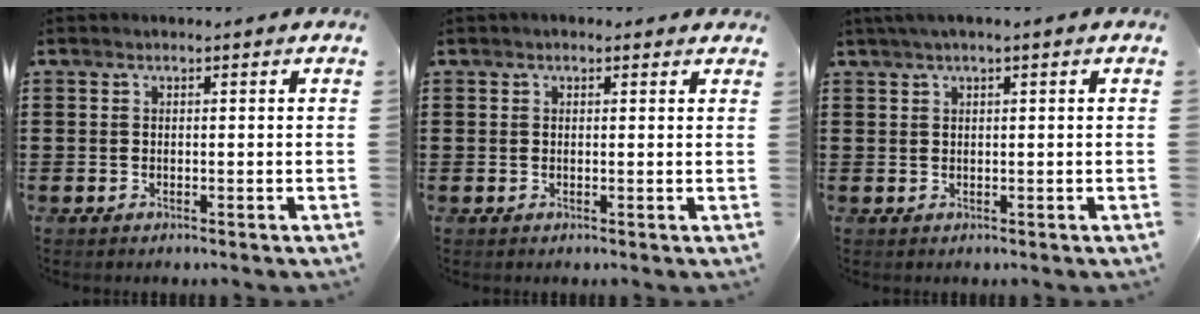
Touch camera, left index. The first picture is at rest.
{"total": 0.9, "force": [0.5, 0.5, 0.6], "torque": [-0.012, 0.006, 0.008]}
{"total": 1.4, "force": [0.5, 0.0, 1.3], "torque": [-0.024, -0.002, 0.010]}